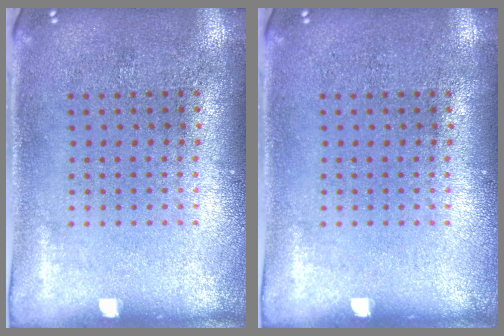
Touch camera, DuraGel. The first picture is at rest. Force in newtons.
{"total": 0.0}